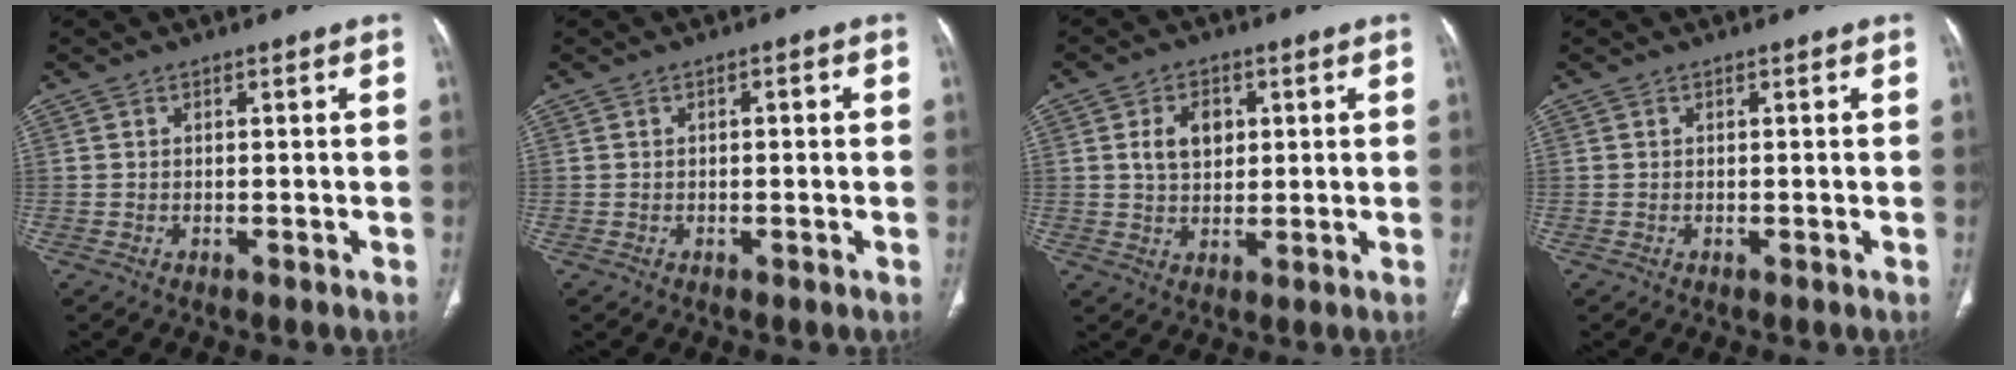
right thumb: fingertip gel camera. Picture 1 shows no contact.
{"total": 1.3, "force": [0.2, 0.6, 1.2], "torque": [-0.018, 0.003, 0.002]}
{"total": 6.1, "force": [1.6, 4.3, 4.0], "torque": [-0.048, -0.003, 0.027]}
{"total": 0.0}